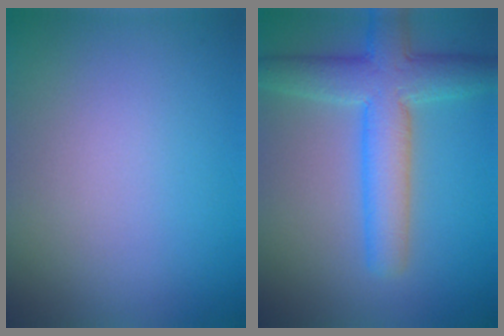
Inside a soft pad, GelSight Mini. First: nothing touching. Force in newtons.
{"total": 6.5, "press": 6.5, "slide": 0.3}